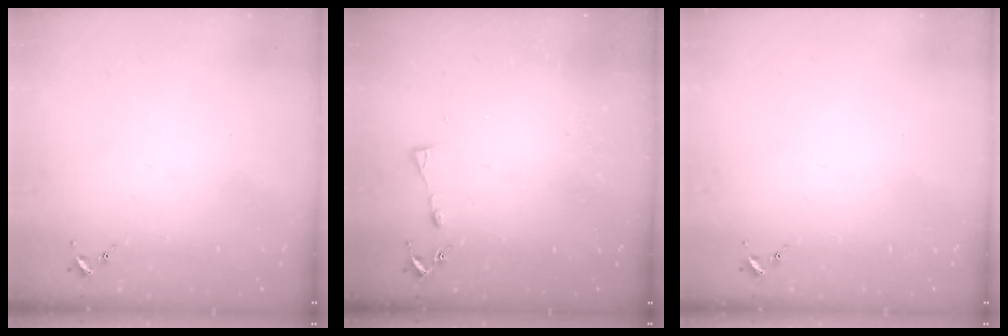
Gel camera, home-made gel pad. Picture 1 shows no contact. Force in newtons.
{"total": 3.7, "press": 3.7, "slide": 0.5}
{"total": 0.0}